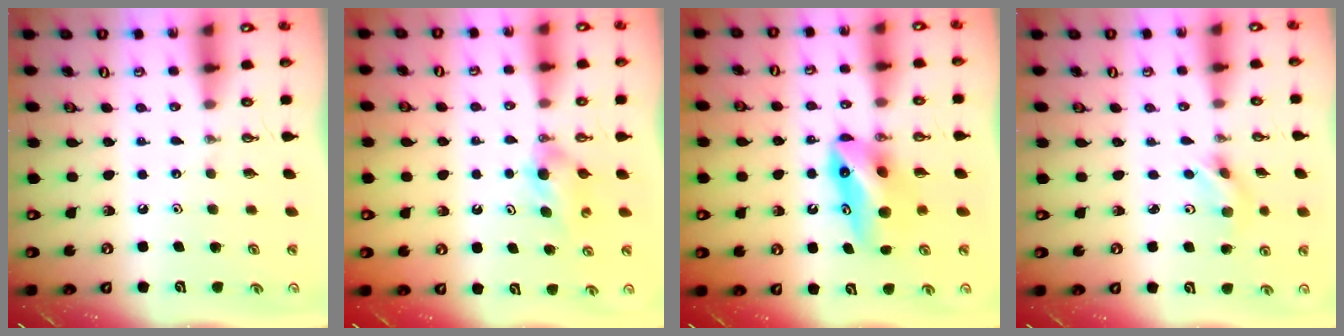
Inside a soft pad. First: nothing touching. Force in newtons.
{"total": 3.8, "press": 3.8, "slide": 0.6}
{"total": 10.7, "press": 8.6, "slide": 6.3}
{"total": 4.4, "press": 3.7, "slide": 2.4}